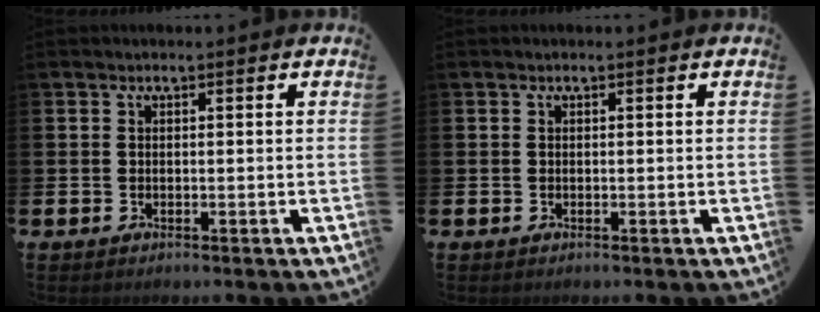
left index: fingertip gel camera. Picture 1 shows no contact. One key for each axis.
{"total": 0.0}